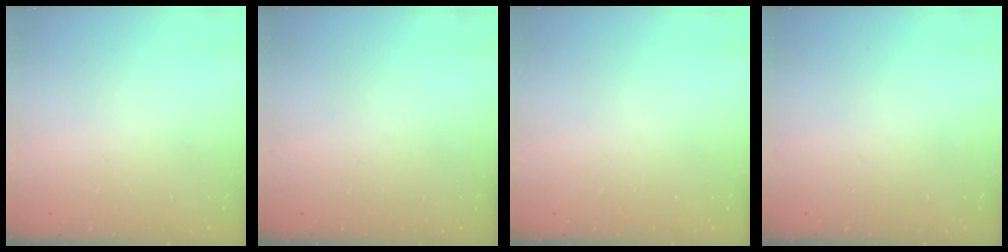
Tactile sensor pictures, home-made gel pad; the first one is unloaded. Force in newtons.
{"total": 0.0}
{"total": 0.0}
{"total": 0.0}